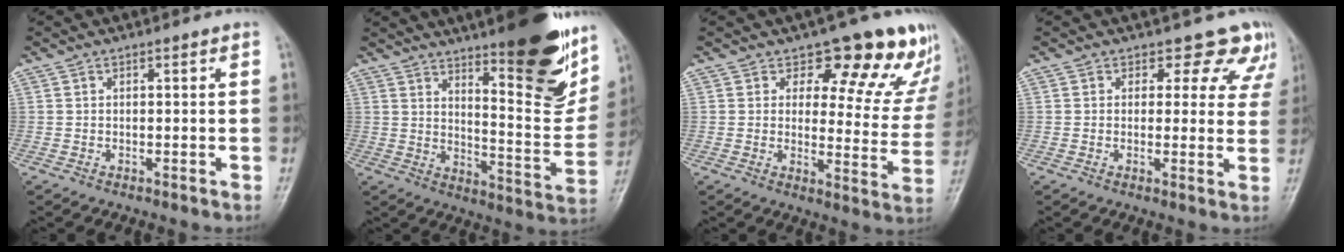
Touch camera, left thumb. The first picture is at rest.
{"total": 20.9, "force": [13.3, 5.4, 15.1], "torque": [-0.159, -0.087, 0.197]}
{"total": 15.6, "force": [11.7, 7.5, 7.2], "torque": [-0.016, -0.076, 0.119]}
{"total": 7.7, "force": [5.9, 4.8, 1.6], "torque": [0.034, -0.024, 0.043]}